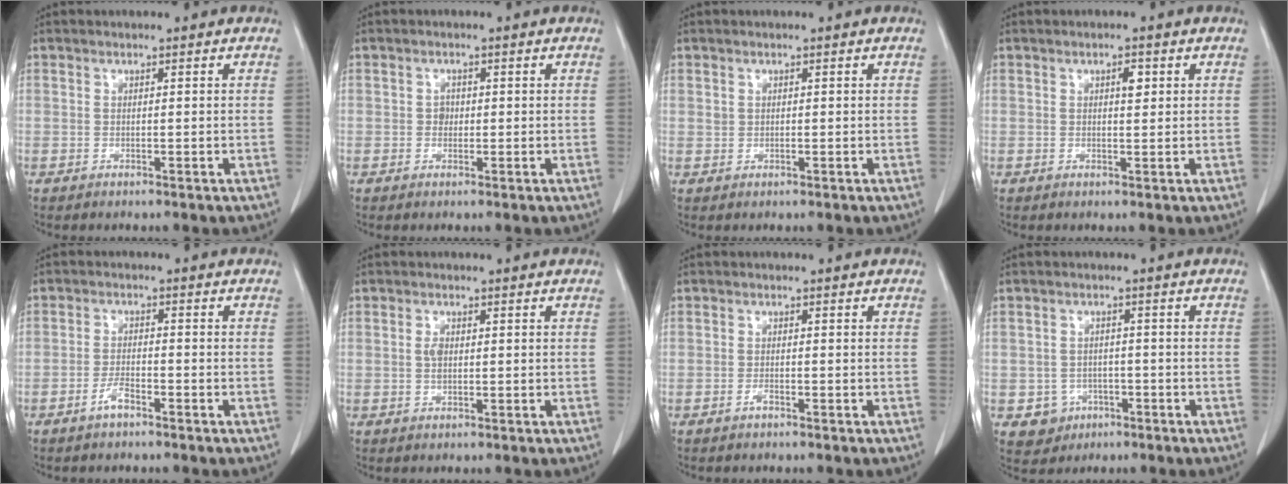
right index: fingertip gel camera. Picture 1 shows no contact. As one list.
[{"total": 1.2, "force": [0.0, 1.1, 0.6], "torque": [-0.007, 0.003, -0.001]}, {"total": 0.7, "force": [0.3, 0.6, 0.2], "torque": [0.003, 0.005, 0.004]}, {"total": 1.7, "force": [0.6, 0.7, 1.5], "torque": [-0.023, 0.001, 0.009]}, {"total": 2.7, "force": [-1.8, 0.6, 1.8], "torque": [-0.034, 0.003, -0.034]}, {"total": 1.7, "force": [0.1, 0.9, 1.5], "torque": [-0.029, 0.001, 0.001]}, {"total": 0.9, "force": [-0.6, 0.2, 0.6], "torque": [-0.011, 0.001, -0.008]}, {"total": 4.3, "force": [-1.6, 3.9, 0.5], "torque": [0.000, 0.011, -0.014]}]